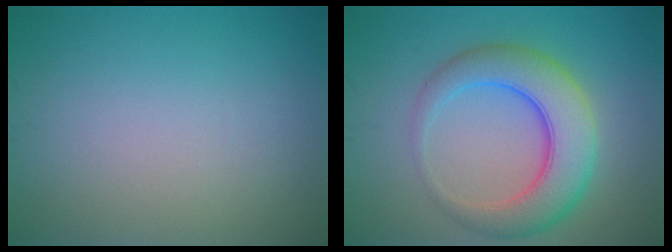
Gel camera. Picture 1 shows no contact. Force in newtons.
{"total": 6.8, "press": 6.8, "slide": 0.1}